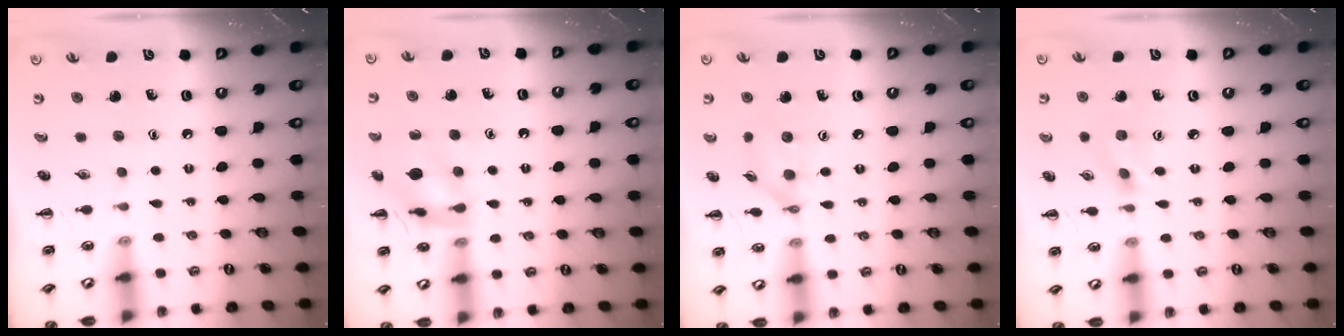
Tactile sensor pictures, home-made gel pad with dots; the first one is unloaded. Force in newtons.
{"total": 13.8, "press": 13.8, "slide": 1.5}
{"total": 10.0, "press": 10.0, "slide": 1.3}
{"total": 1.9, "press": 1.7, "slide": 0.8}